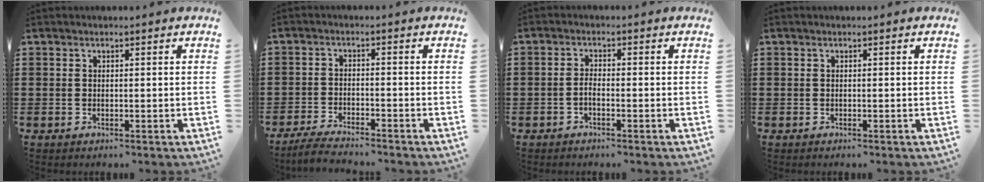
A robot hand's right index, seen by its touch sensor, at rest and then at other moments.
{"total": 3.4, "force": [-3.3, 0.1, 0.8], "torque": [-0.023, 0.000, -0.070]}
{"total": 1.4, "force": [-0.9, 0.3, 1.1], "torque": [-0.022, -0.001, -0.016]}
{"total": 0.0}